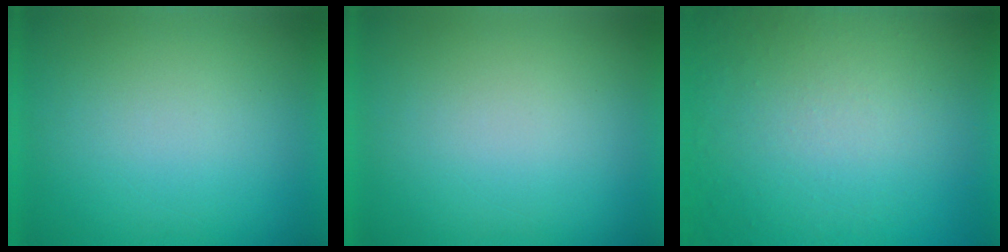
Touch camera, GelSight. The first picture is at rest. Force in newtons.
{"total": 0.0}
{"total": 8.7}